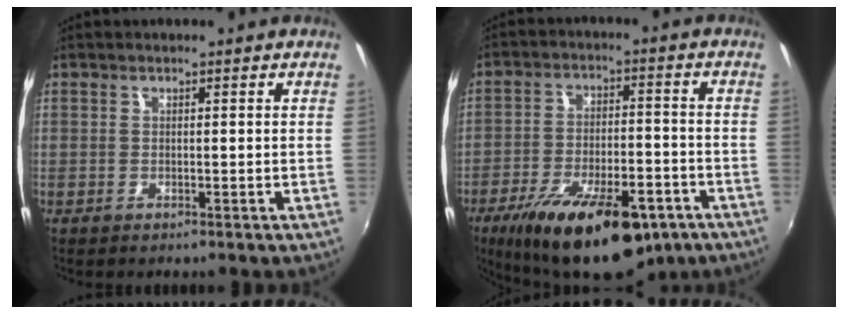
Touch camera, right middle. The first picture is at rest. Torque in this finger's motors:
{"motor_torque": [1.68, -0.45, 0.77, 0.21]}